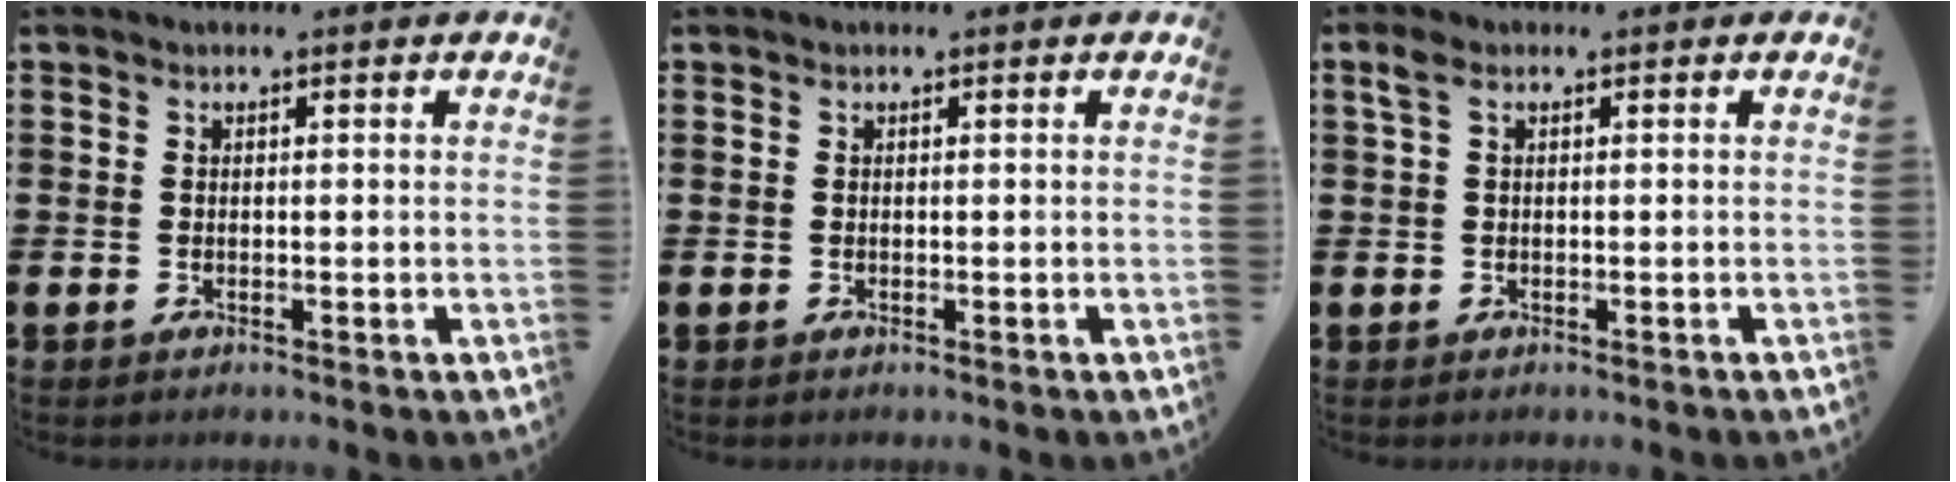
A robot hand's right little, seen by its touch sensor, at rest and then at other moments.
{"total": 0.0}
{"total": 1.0, "force": [0.2, 0.4, 0.9], "torque": [-0.019, 0.005, 0.001]}